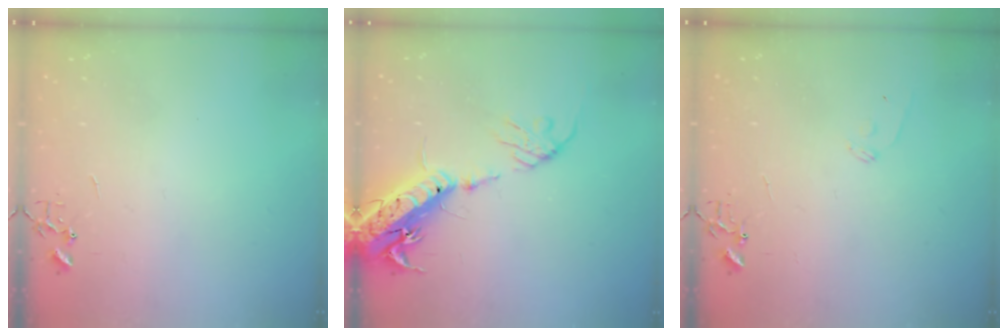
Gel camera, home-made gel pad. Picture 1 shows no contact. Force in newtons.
{"total": 19.6, "press": 19.1, "slide": 4.3}
{"total": 7.1, "press": 7.0, "slide": 0.7}